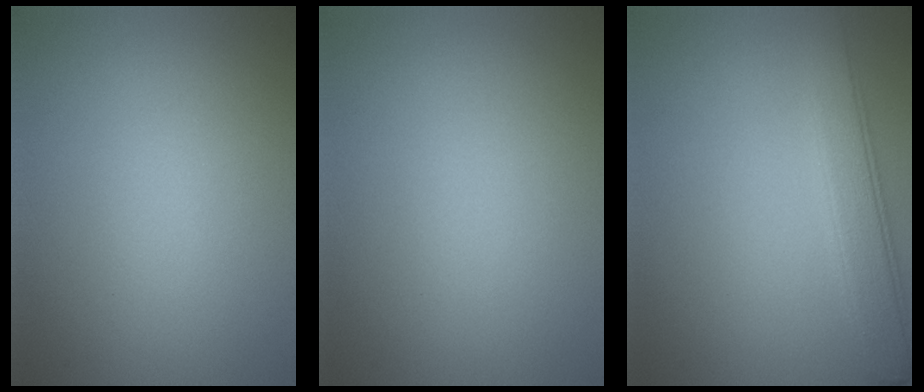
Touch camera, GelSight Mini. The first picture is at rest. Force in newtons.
{"total": 0.0}
{"total": 4.2, "press": 4.2, "slide": 0.2}